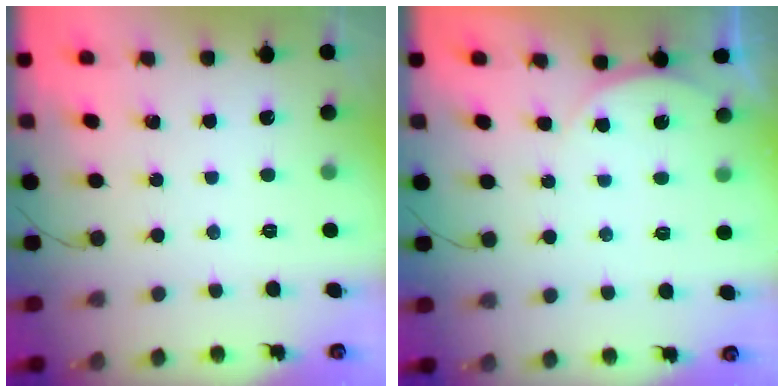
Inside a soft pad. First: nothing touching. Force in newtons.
{"total": 2.7, "press": 2.3, "slide": 1.4}